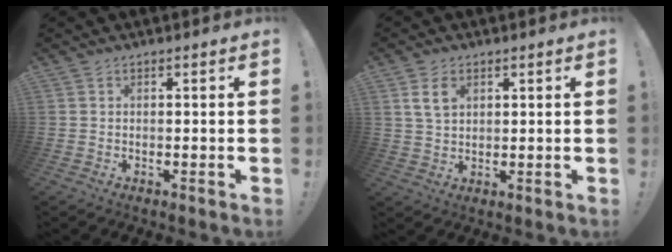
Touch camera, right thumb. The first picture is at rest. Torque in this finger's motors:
{"motor_torque": [-0.10, 0.31, 0.40, 0.01, 0.07]}